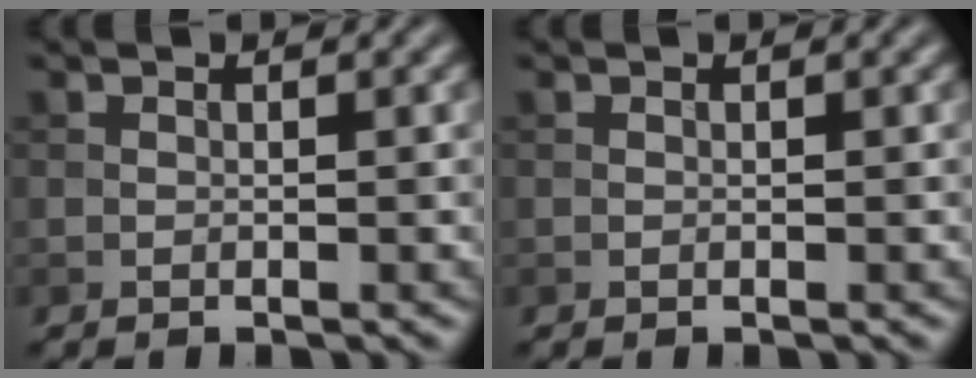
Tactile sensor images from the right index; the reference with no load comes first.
{"total": 0.0}